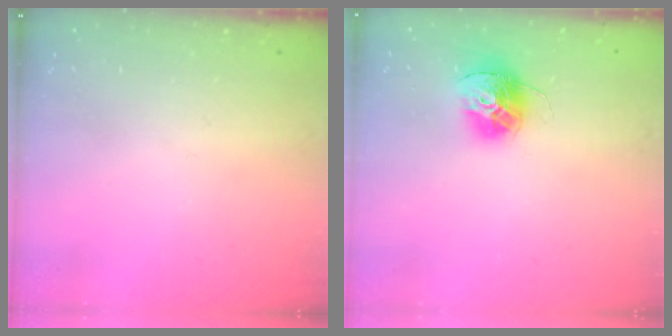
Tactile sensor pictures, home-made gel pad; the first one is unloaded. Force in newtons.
{"total": 13.0, "press": 12.9, "slide": 1.2}